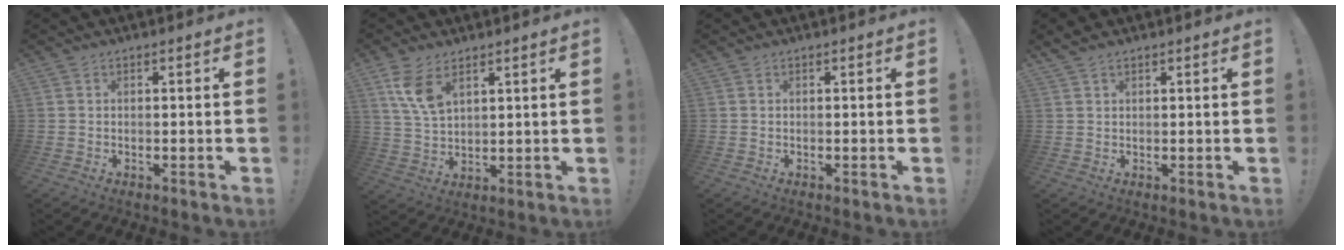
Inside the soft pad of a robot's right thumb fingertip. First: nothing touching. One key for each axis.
{"total": 8.6, "fx": 5.1, "fy": 4.3, "fz": 5.4, "tx": -0.111, "ty": -0.018, "tz": 0.097}
{"total": 0.0}
{"total": 1.7, "fx": 1.3, "fy": 0.8, "fz": 0.7, "tx": -0.009, "ty": -0.003, "tz": 0.025}